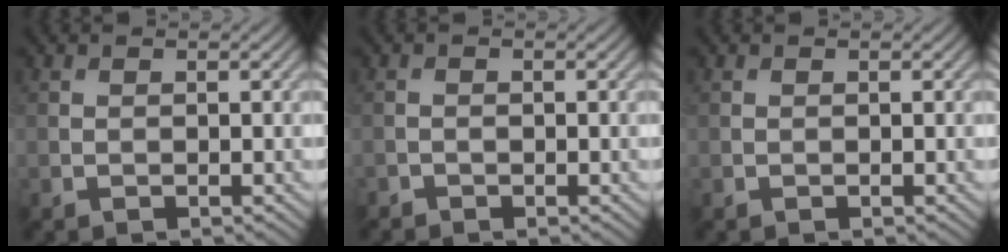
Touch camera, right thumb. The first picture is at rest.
{"total": 0.7, "force": [-0.6, 0.3, 0.0], "torque": [0.001, -0.003, -0.013]}
{"total": 0.0}